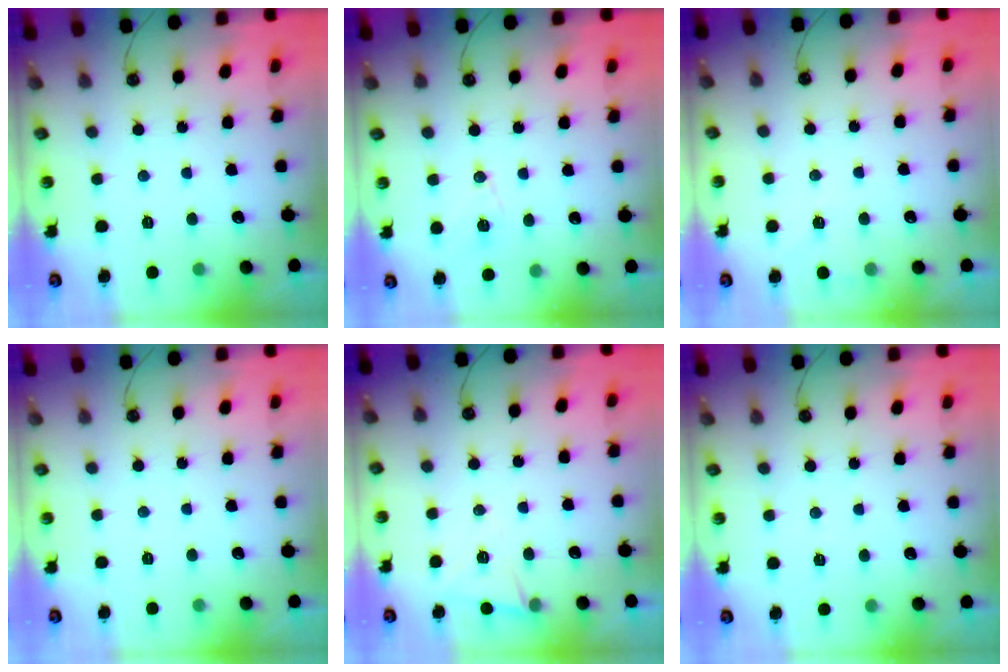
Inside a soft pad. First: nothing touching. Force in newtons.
{"total": 7.6, "press": 7.2, "slide": 2.5}
{"total": 4.3, "press": 4.2, "slide": 1.0}
{"total": 0.0}
{"total": 6.3, "press": 6.2, "slide": 1.4}
{"total": 2.2, "press": 1.9, "slide": 1.1}